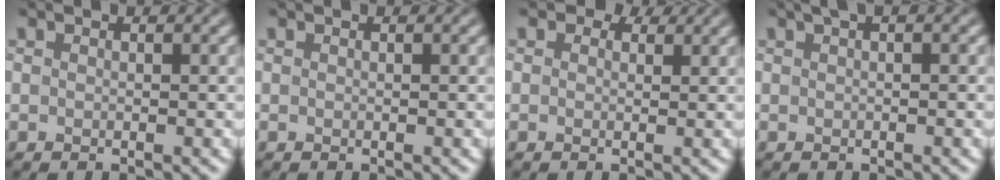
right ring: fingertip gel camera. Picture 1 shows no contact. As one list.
[{"total": 0.0}, {"total": 2.2, "force": [1.4, 1.3, 1.1], "torque": [-0.017, -0.003, 0.008]}, {"total": 1.4, "force": [0.7, 0.3, 1.2], "torque": [-0.022, 0.005, 0.010]}]